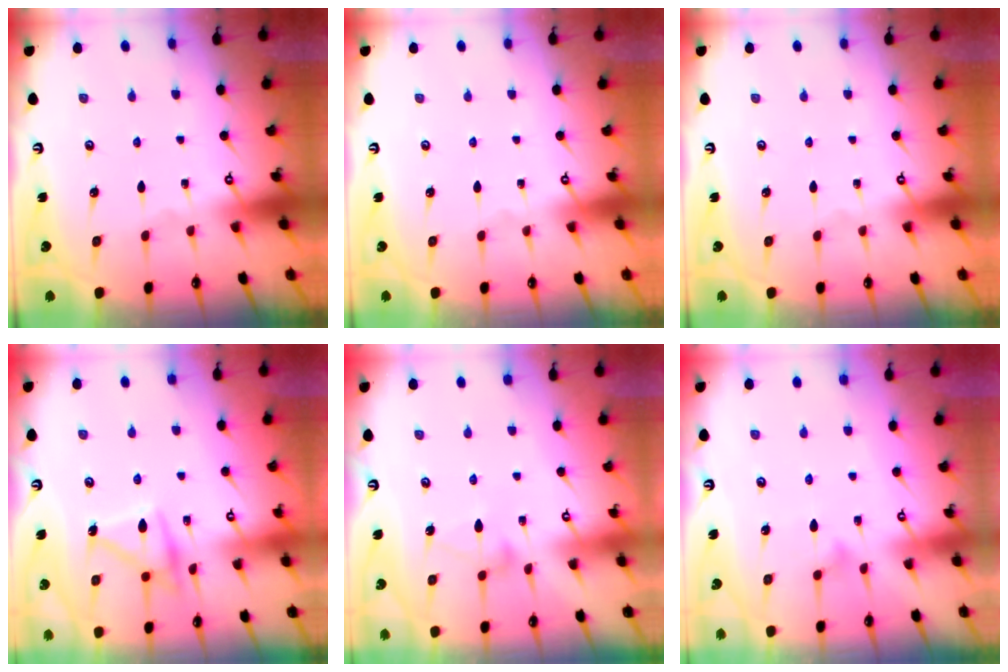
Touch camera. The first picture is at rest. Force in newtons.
{"total": 0.0}
{"total": 0.0}
{"total": 13.5, "press": 13.5, "slide": 0.6}
{"total": 6.2, "press": 6.2, "slide": 0.3}
{"total": 7.0, "press": 7.0, "slide": 0.4}